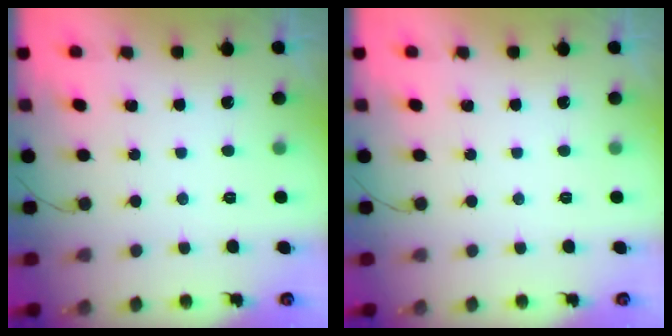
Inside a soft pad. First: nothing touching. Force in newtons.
{"total": 0.0}